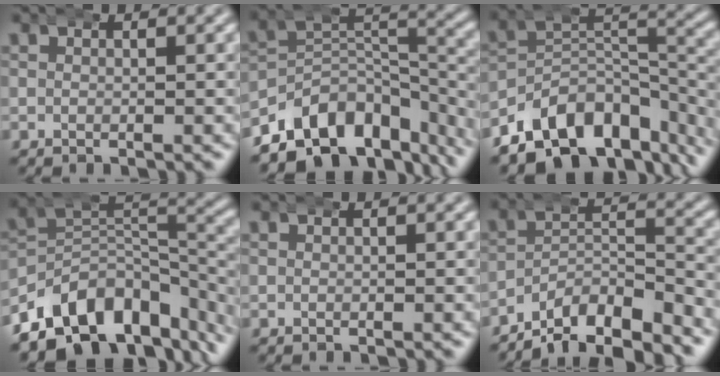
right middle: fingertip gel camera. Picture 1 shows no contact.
{"total": 13.7, "force": [-8.0, 8.4, 7.2], "torque": [-0.105, -0.026, -0.121]}
{"total": 13.7, "force": [-7.9, 8.4, 7.4], "torque": [-0.106, -0.027, -0.118]}
{"total": 15.1, "force": [-8.0, 9.5, 8.5], "torque": [-0.134, -0.038, -0.113]}
{"total": 0.0}
{"total": 11.1, "force": [-9.3, 4.4, 4.1], "torque": [-0.039, -0.026, -0.145]}